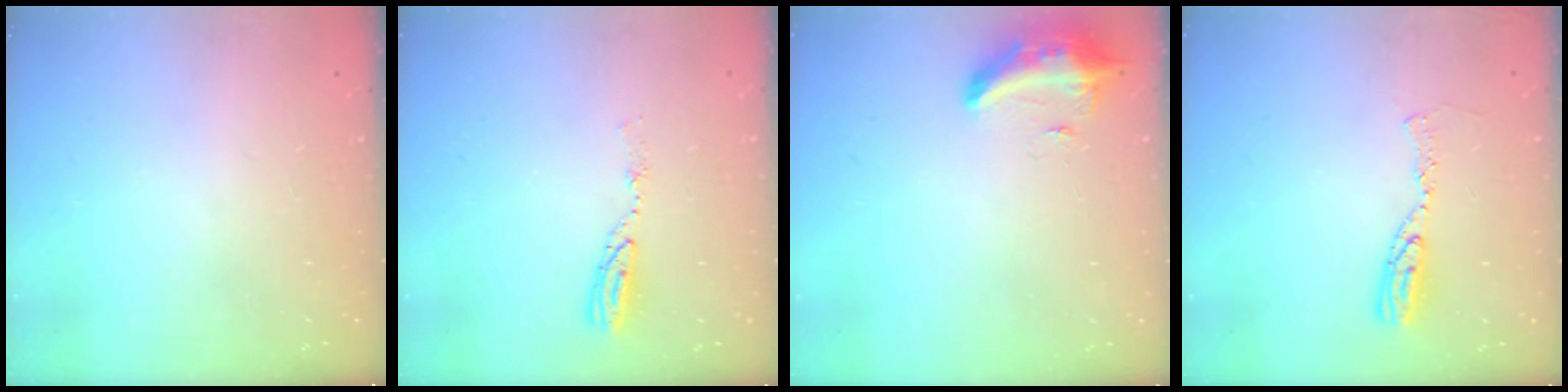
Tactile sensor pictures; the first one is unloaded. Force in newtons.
{"total": 5.2, "press": 5.2, "slide": 0.3}
{"total": 10.4, "press": 9.8, "slide": 3.5}
{"total": 8.2, "press": 8.1, "slide": 0.7}